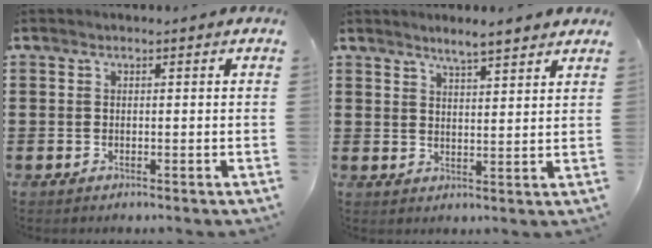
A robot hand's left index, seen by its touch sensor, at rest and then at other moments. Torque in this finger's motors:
{"motor_torque": [0.92, 1.22, 0.38, 0.03]}